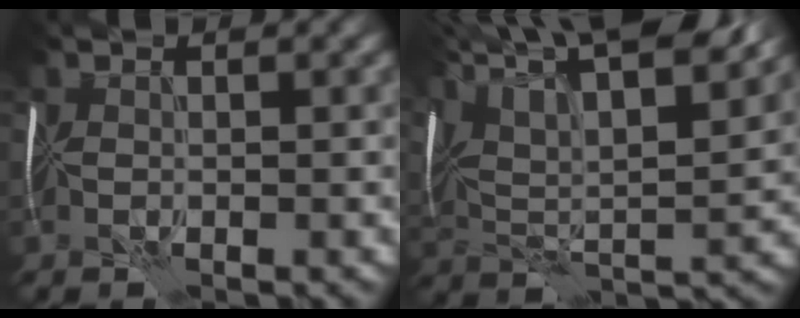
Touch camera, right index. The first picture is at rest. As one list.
[{"total": 17.1, "force": [11.2, 5.3, 11.7], "torque": [-0.216, 0.047, 0.158]}]